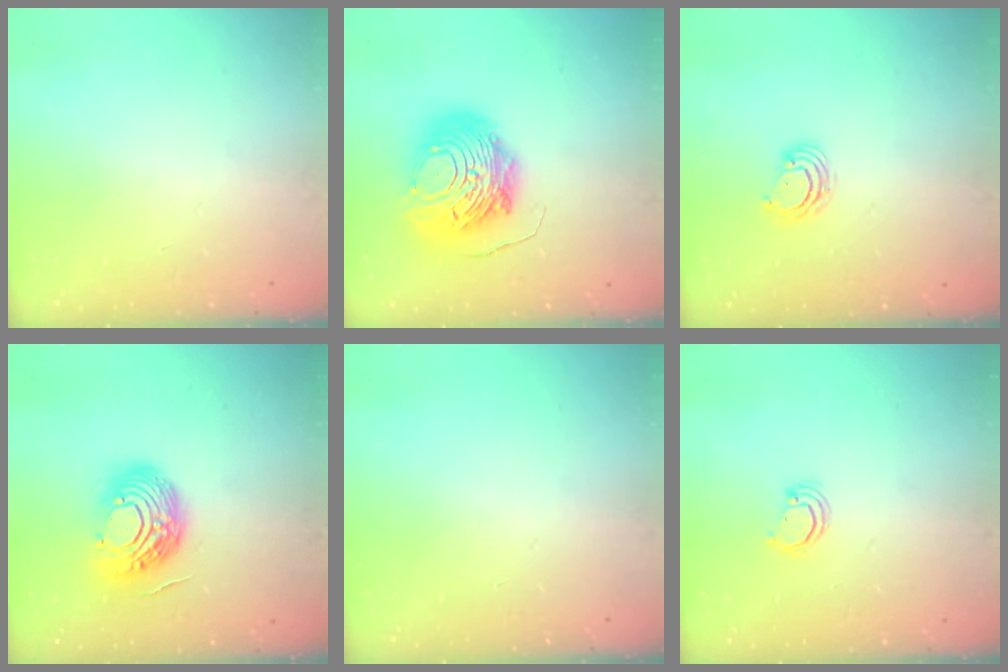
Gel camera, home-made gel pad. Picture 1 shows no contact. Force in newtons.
{"total": 14.8, "press": 14.7, "slide": 1.3}
{"total": 3.9, "press": 3.9, "slide": 0.1}
{"total": 14.4, "press": 14.3, "slide": 1.4}
{"total": 0.0}
{"total": 2.8, "press": 2.8, "slide": 0.2}